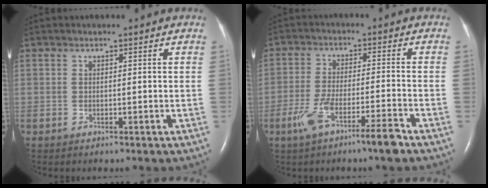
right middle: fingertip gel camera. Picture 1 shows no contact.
{"total": 7.4, "force": [-4.8, 0.1, 5.7], "torque": [-0.115, -0.005, -0.086]}